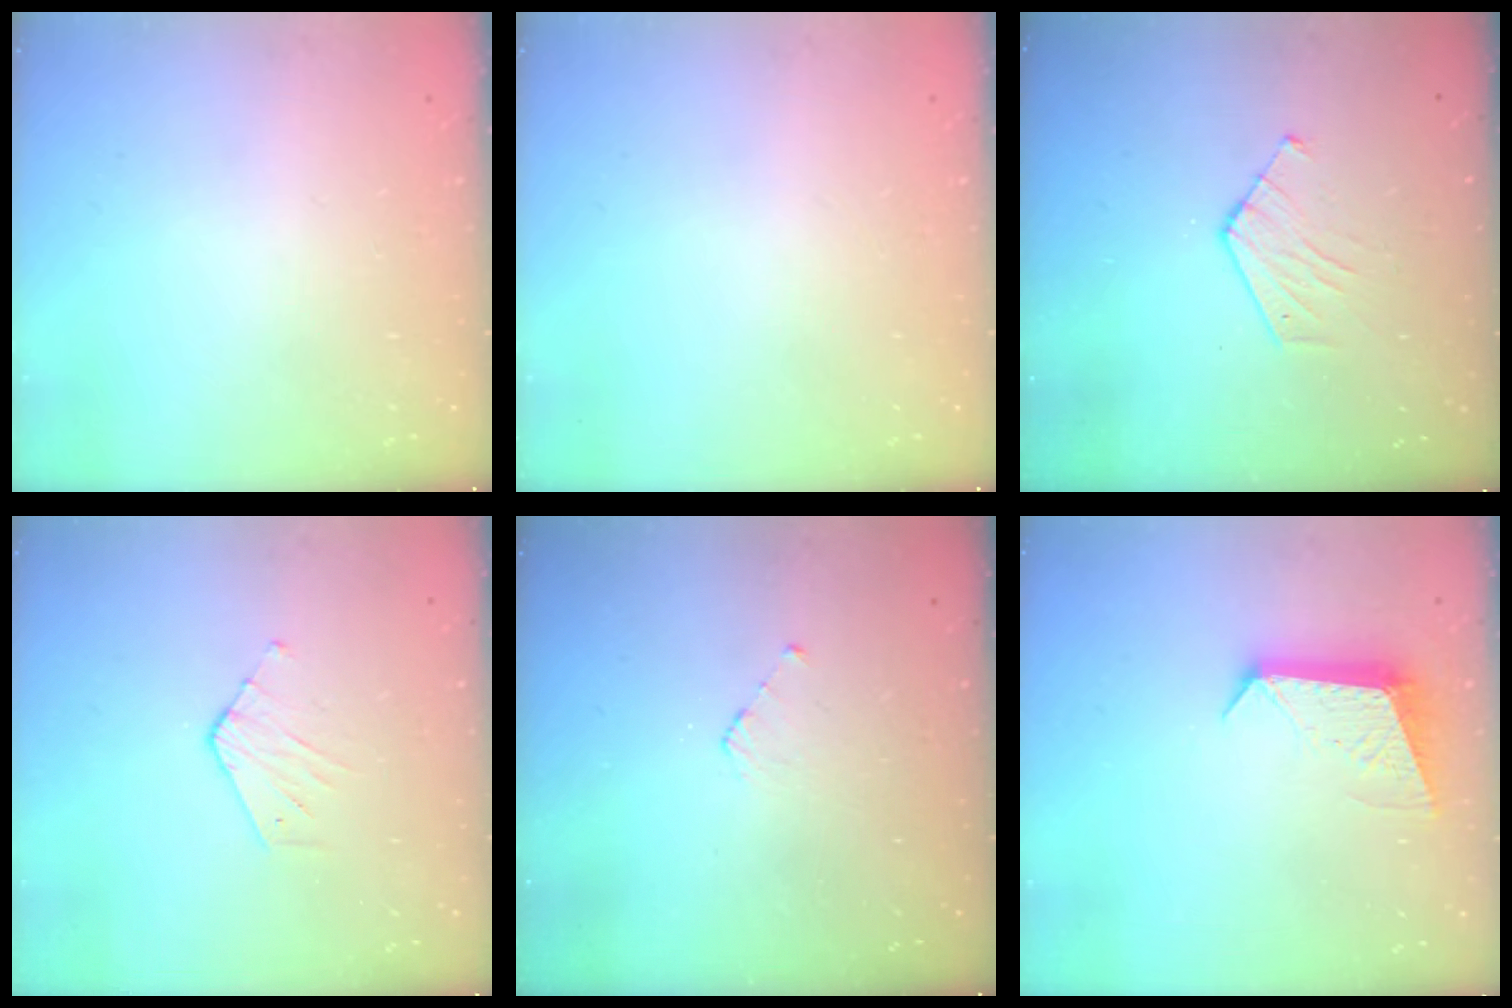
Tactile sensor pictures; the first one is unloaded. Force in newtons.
{"total": 0.0}
{"total": 5.5, "press": 5.4, "slide": 0.6}
{"total": 3.4, "press": 3.4, "slide": 0.3}
{"total": 3.9, "press": 3.9, "slide": 0.2}
{"total": 9.5, "press": 9.5, "slide": 0.3}